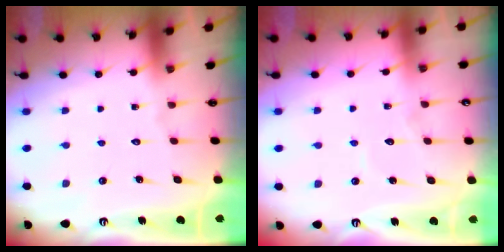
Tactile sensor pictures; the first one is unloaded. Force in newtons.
{"total": 6.7, "press": 6.7, "slide": 0.5}